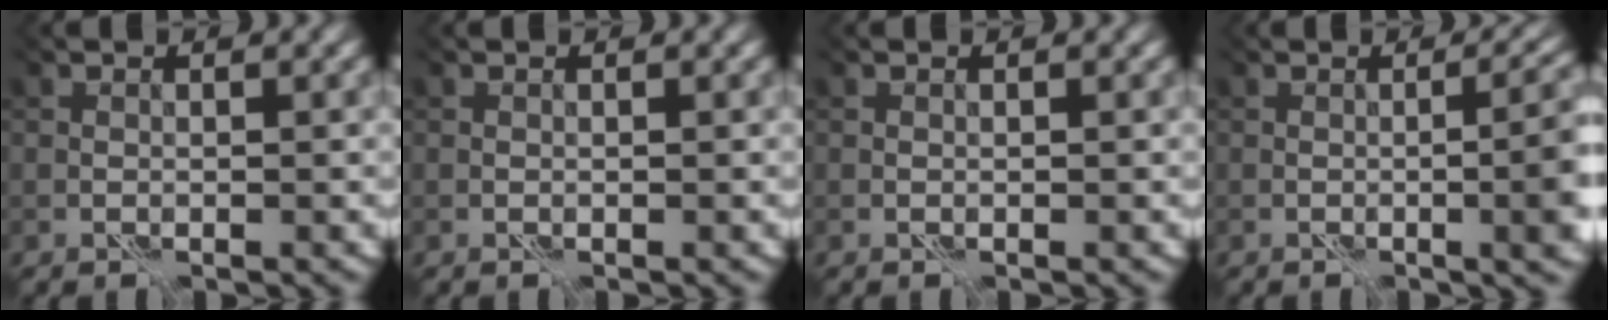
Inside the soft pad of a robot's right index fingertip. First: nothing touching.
{"total": 0.0}
{"total": 0.0}
{"total": 6.2, "force": [-0.5, 1.9, 5.9], "torque": [-0.044, 0.009, -0.006]}